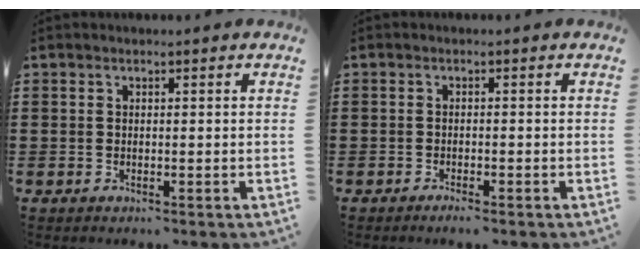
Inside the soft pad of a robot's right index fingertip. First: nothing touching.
{"total": 1.0, "force": [-0.9, 0.0, 0.4], "torque": [-0.010, -0.003, -0.017]}